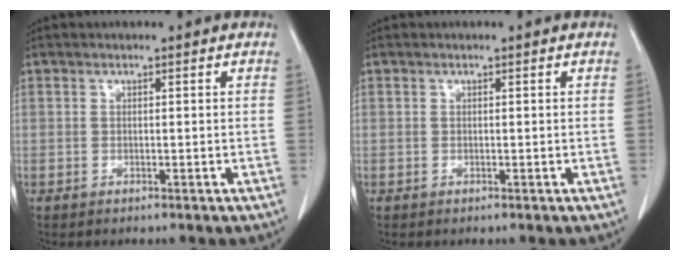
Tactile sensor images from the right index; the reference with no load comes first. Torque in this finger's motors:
{"motor_torque": [0.00, 0.00, 0.00, 0.00]}